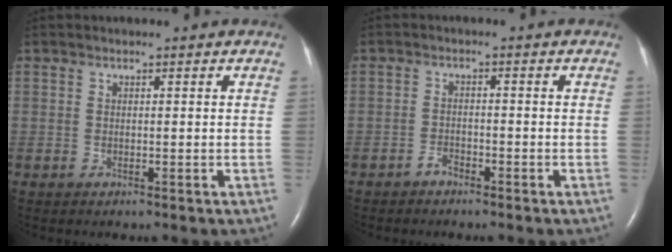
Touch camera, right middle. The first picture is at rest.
{"total": 1.6, "force": [-1.4, 0.6, 0.5], "torque": [-0.011, 0.001, -0.024]}